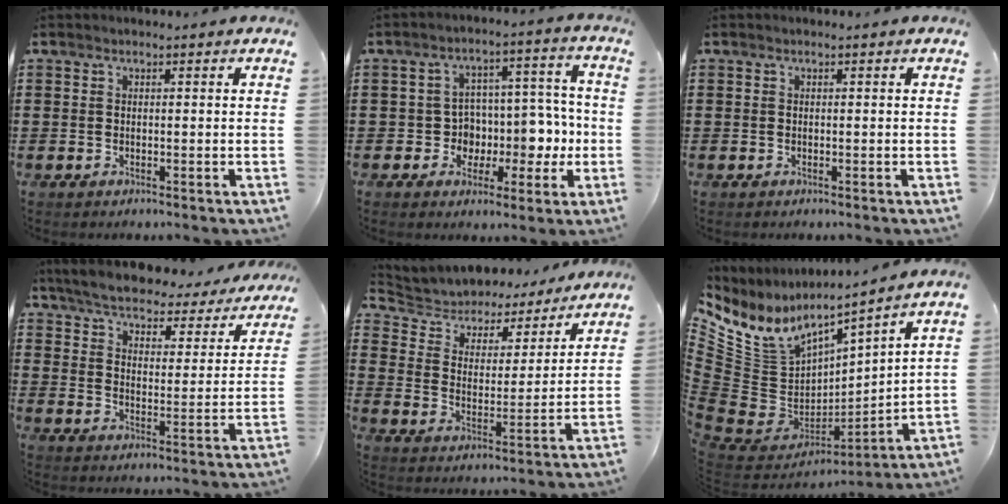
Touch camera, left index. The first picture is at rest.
{"total": 7.1, "force": [-0.4, 6.5, 2.8], "torque": [-0.059, -0.006, -0.002]}
{"total": 0.0}
{"total": 4.4, "force": [4.3, 0.5, 1.1], "torque": [-0.048, -0.035, 0.067]}
{"total": 4.3, "force": [3.8, 1.8, 0.5], "torque": [-0.039, -0.030, 0.058]}
{"total": 7.9, "force": [4.3, 6.0, 2.9], "torque": [-0.112, -0.056, 0.078]}